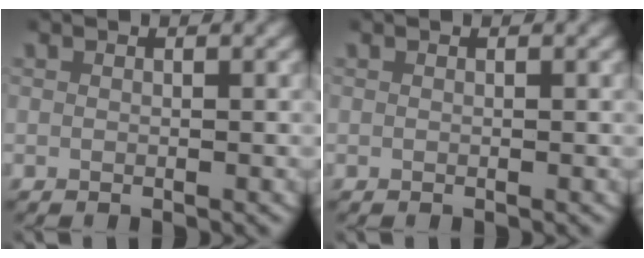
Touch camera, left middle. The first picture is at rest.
{"total": 0.0}